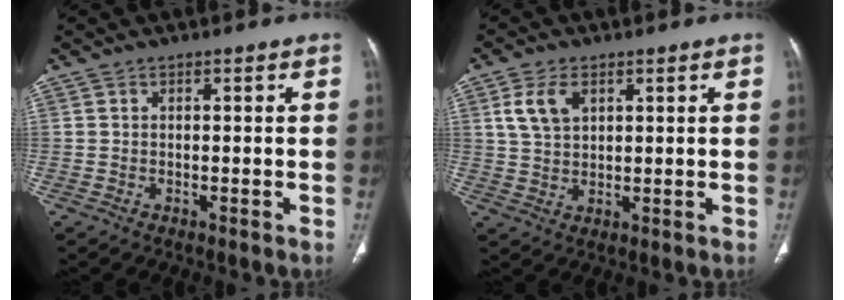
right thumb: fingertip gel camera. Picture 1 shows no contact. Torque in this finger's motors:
{"motor_torque": [-0.75, 0.78, 0.74, 0.13, 0.04]}